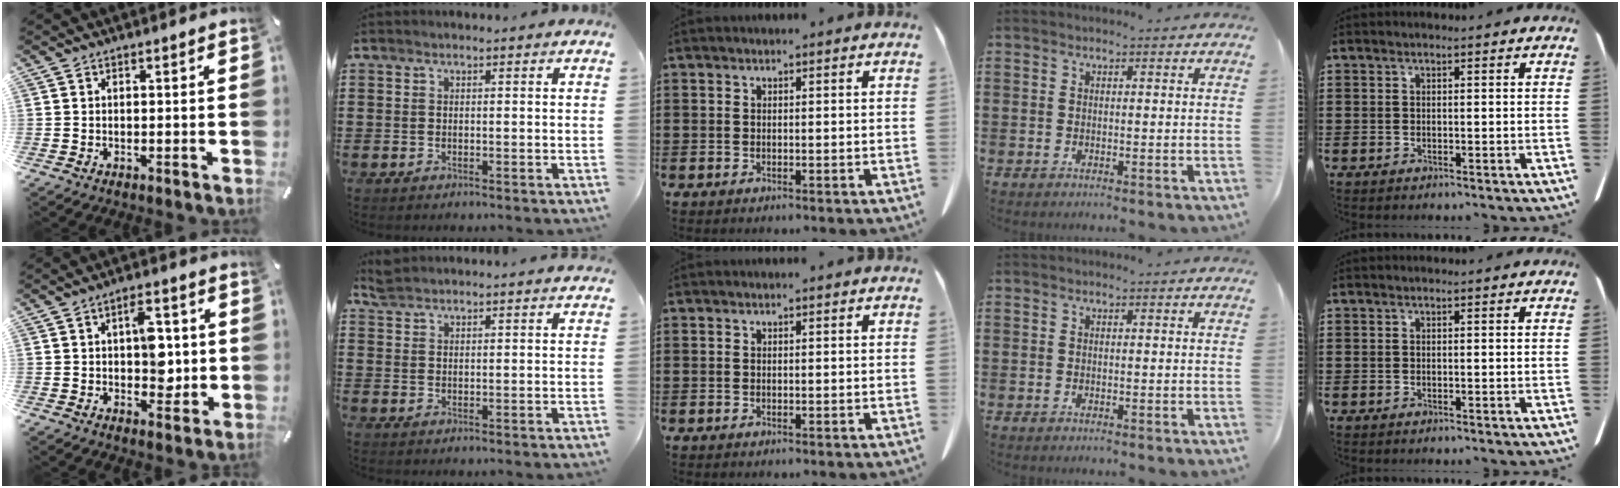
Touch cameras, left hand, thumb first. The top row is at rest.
{"thumb": {"total": 8.7, "force": [0.8, 5.4, 6.8], "torque": [-0.071, -0.004, 0.008]}, "index": {"total": 3.8, "force": [3.7, 0.1, 0.6], "torque": [-0.021, -0.007, 0.072]}}